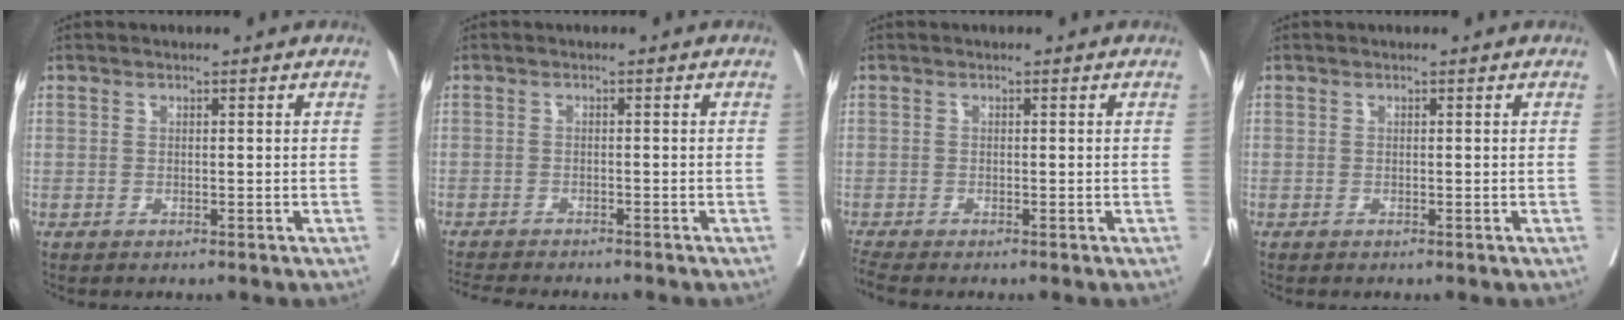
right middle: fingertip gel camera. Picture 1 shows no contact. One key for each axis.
{"total": 7.4, "fx": -6.7, "fy": 1.0, "fz": 3.0, "tx": -0.047, "ty": -0.010, "tz": -0.100}
{"total": 1.7, "fx": -1.5, "fy": -0.4, "fz": 0.4, "tx": -0.016, "ty": -0.009, "tz": -0.034}
{"total": 0.0}